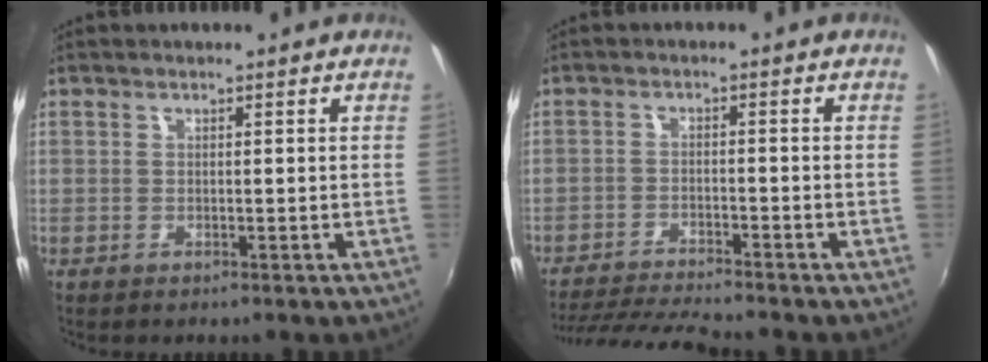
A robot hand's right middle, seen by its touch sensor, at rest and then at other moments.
{"total": 9.5, "force": [-8.8, -0.3, 3.3], "torque": [-0.085, -0.014, -0.155]}